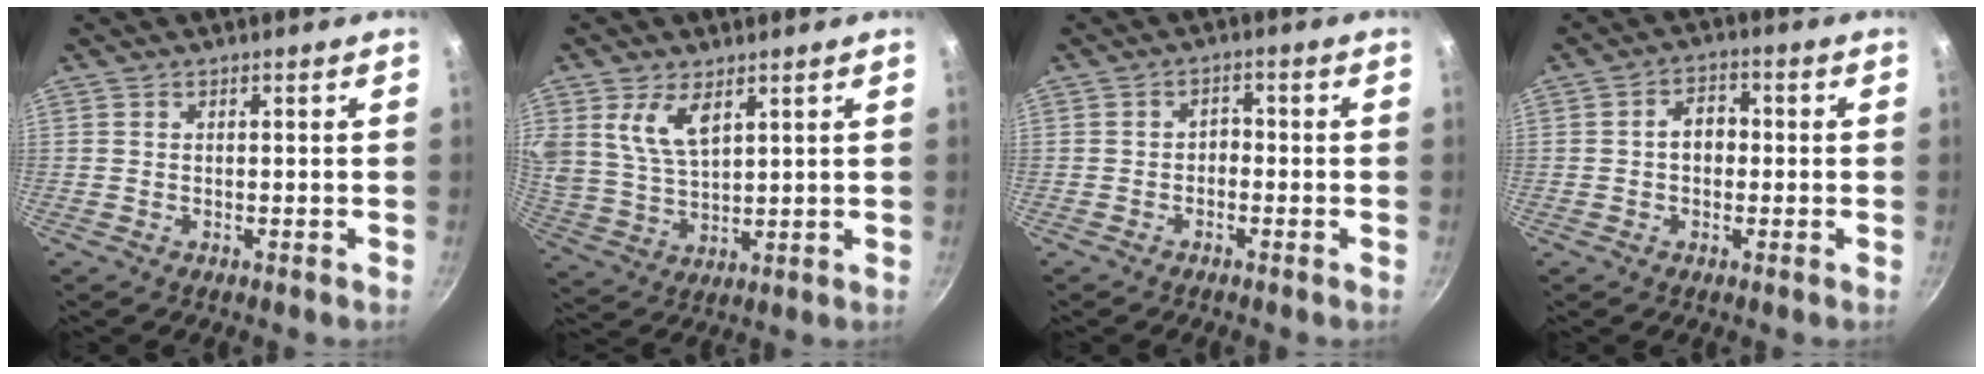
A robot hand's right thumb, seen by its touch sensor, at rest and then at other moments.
{"total": 8.7, "force": [4.4, 4.5, 6.1], "torque": [-0.110, -0.016, 0.097]}
{"total": 2.2, "force": [-0.8, 1.6, 1.3], "torque": [-0.007, 0.014, -0.021]}
{"total": 4.9, "force": [-0.1, 3.5, 3.4], "torque": [-0.040, 0.017, -0.009]}